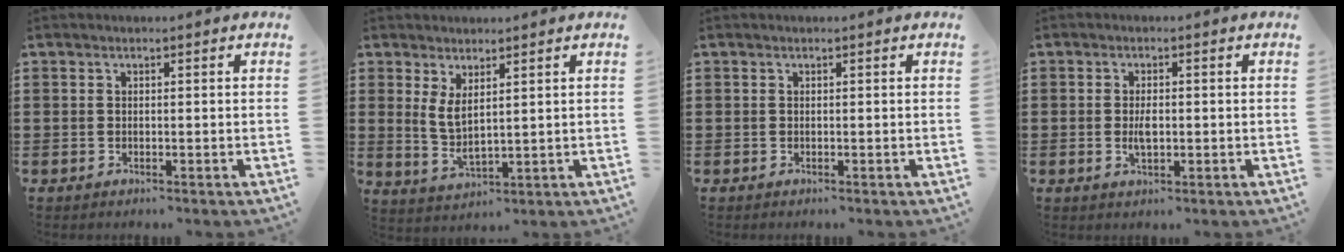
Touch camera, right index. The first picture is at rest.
{"total": 3.7, "force": [1.8, 1.3, 3.0], "torque": [-0.070, -0.001, 0.031]}
{"total": 0.0}
{"total": 2.7, "force": [-0.2, 1.2, 2.4], "torque": [-0.045, 0.003, -0.004]}